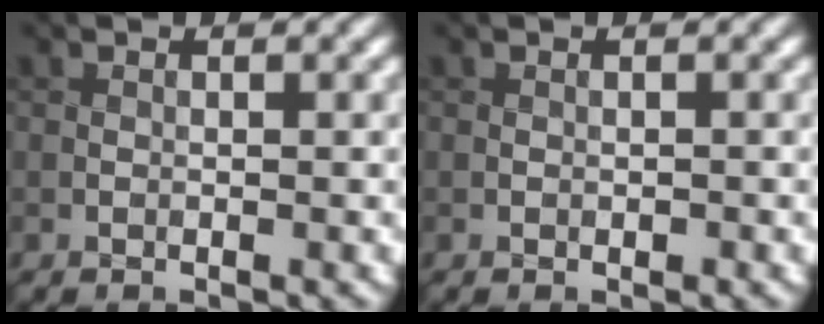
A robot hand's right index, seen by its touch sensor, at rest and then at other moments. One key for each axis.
{"total": 0.0}